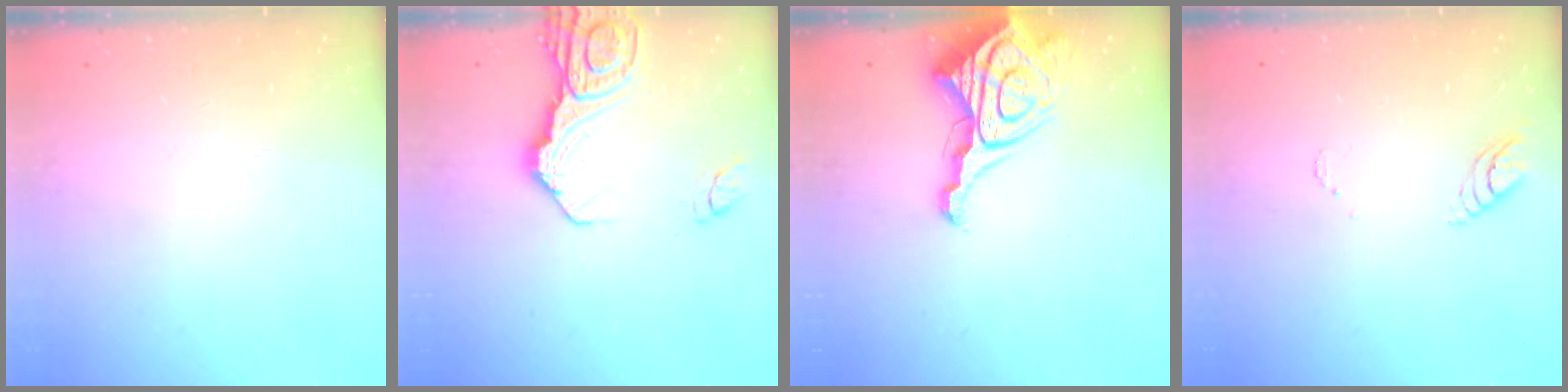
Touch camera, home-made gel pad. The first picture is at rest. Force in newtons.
{"total": 14.2, "press": 14.1, "slide": 1.7}
{"total": 12.9, "press": 12.9, "slide": 1.3}
{"total": 3.7, "press": 3.7, "slide": 0.5}